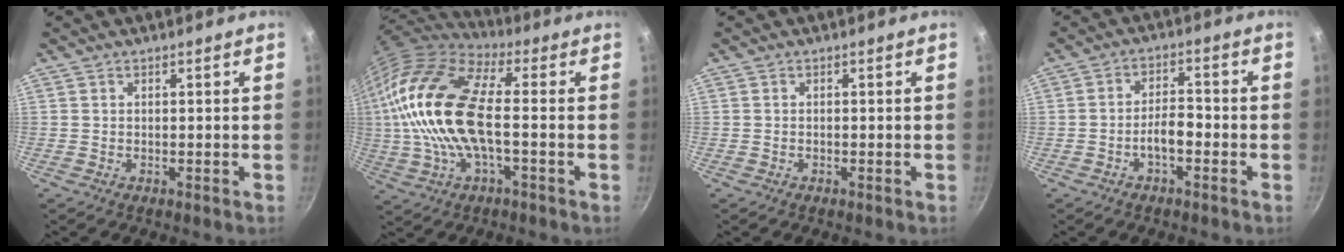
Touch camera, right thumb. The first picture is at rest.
{"total": 21.4, "force": [0.2, 9.5, 19.1], "torque": [-0.377, 0.019, -0.010]}
{"total": 0.0}
{"total": 3.5, "force": [-1.6, 1.4, 2.8], "torque": [-0.041, 0.024, -0.030]}